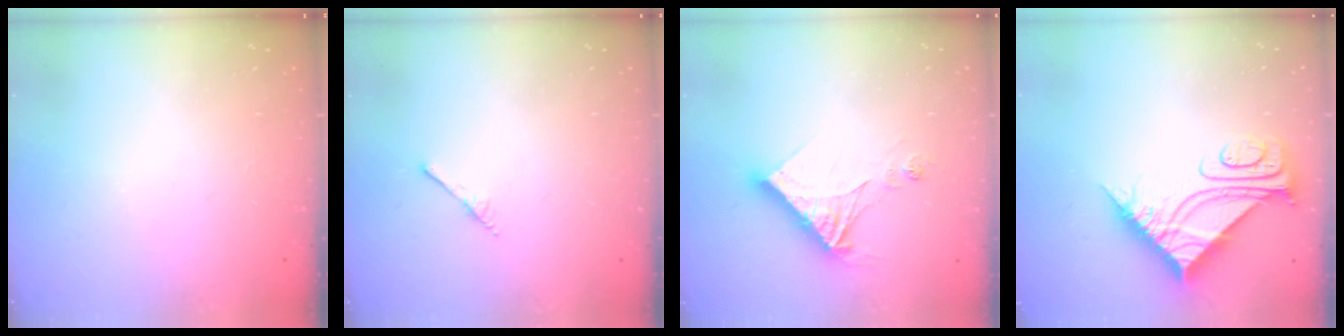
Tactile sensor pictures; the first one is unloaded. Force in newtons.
{"total": 1.7, "press": 1.7, "slide": 0.1}
{"total": 14.1, "press": 14.0, "slide": 1.5}
{"total": 9.9, "press": 9.9, "slide": 0.9}